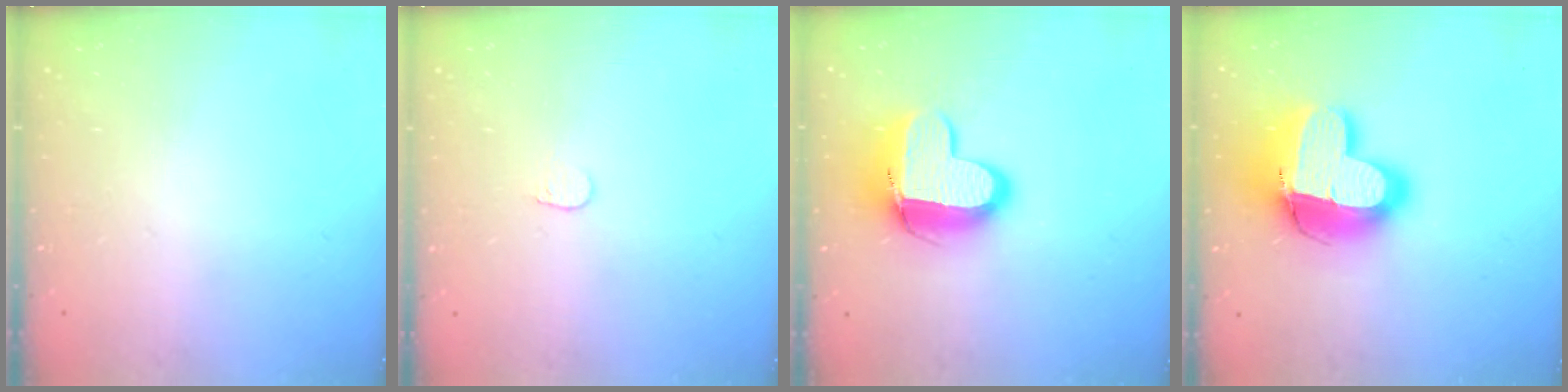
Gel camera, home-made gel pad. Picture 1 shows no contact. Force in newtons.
{"total": 3.6, "press": 3.6, "slide": 0.3}
{"total": 15.6, "press": 15.5, "slide": 1.5}
{"total": 18.9, "press": 18.8, "slide": 2.2}